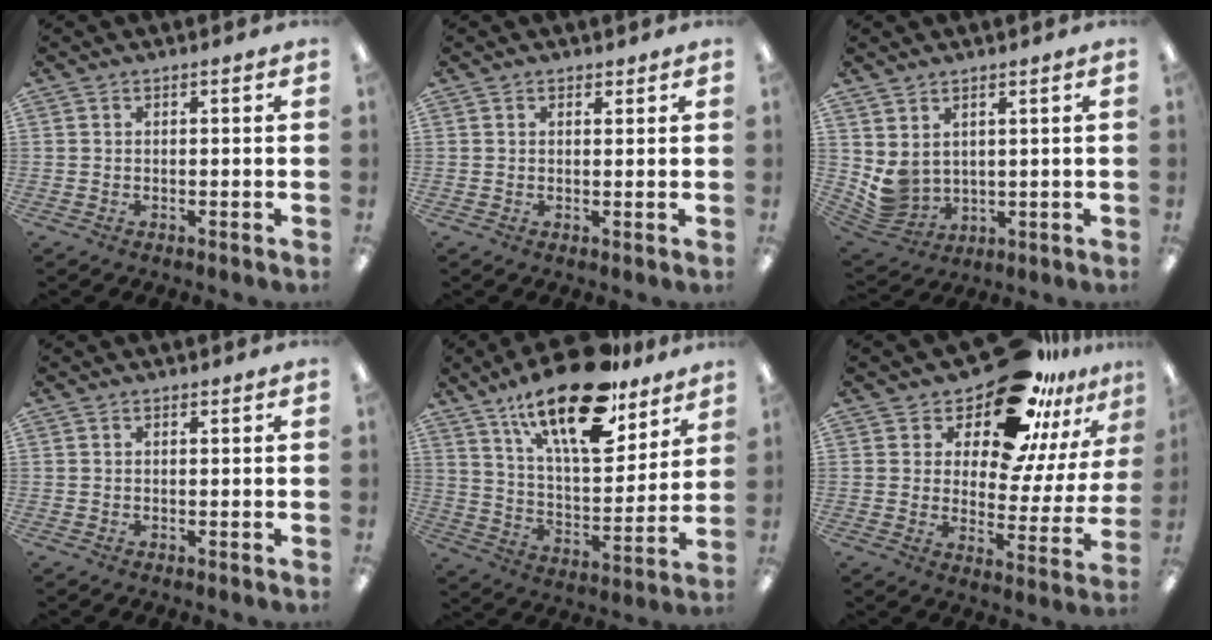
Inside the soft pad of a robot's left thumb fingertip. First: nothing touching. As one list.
[{"total": 1.1, "force": [0.9, 0.7, 0.3], "torque": [0.001, -0.002, 0.014]}, {"total": 5.9, "force": [3.0, 4.7, 1.9], "torque": [-0.072, -0.023, 0.062]}, {"total": 0.0}, {"total": 22.2, "force": [15.5, 8.0, 13.8], "torque": [-0.226, -0.091, 0.262]}, {"total": 17.6, "force": [14.4, 6.4, 7.9], "torque": [-0.128, -0.112, 0.243]}]